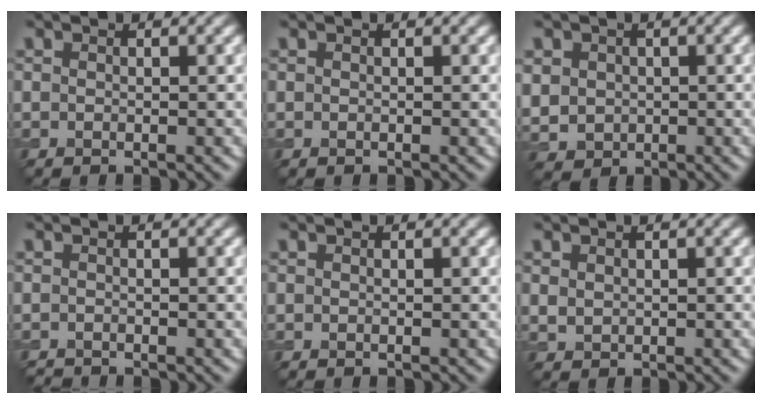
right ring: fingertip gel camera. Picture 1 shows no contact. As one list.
[{"total": 0.0}, {"total": 3.5, "force": [0.5, 3.3, 1.1], "torque": [-0.037, 0.000, 0.016]}, {"total": 0.7, "force": [-0.7, 0.0, 0.0], "torque": [0.002, -0.004, -0.015]}, {"total": 0.0}, {"total": 0.9, "force": [0.4, 0.7, 0.4], "torque": [-0.011, -0.003, 0.013]}]